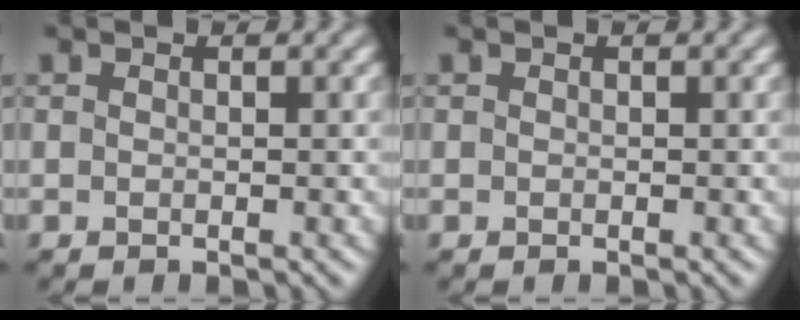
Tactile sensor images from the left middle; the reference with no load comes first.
{"total": 0.0}